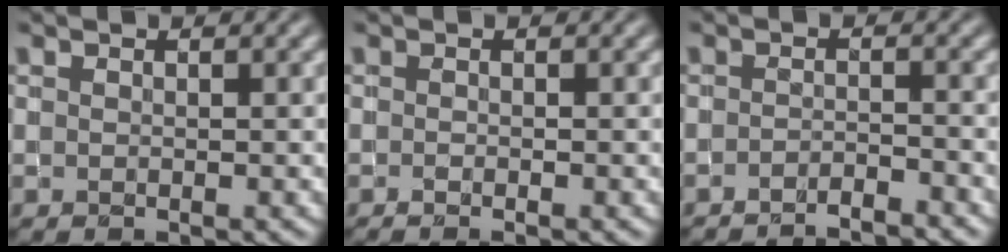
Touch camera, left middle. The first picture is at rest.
{"total": 0.6, "force": [-0.4, 0.1, 0.5], "torque": [-0.011, -0.002, -0.007]}
{"total": 2.6, "force": [-2.4, 0.2, 0.8], "torque": [-0.005, -0.001, -0.041]}